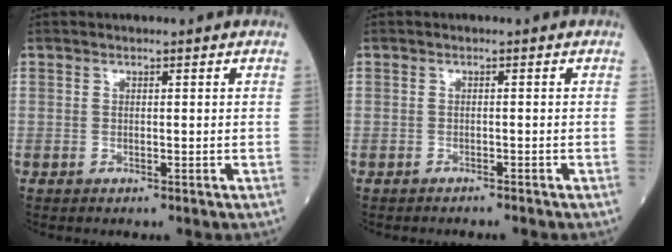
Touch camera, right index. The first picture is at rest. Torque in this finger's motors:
{"motor_torque": [-0.05, 0.01, -0.03, -0.01]}